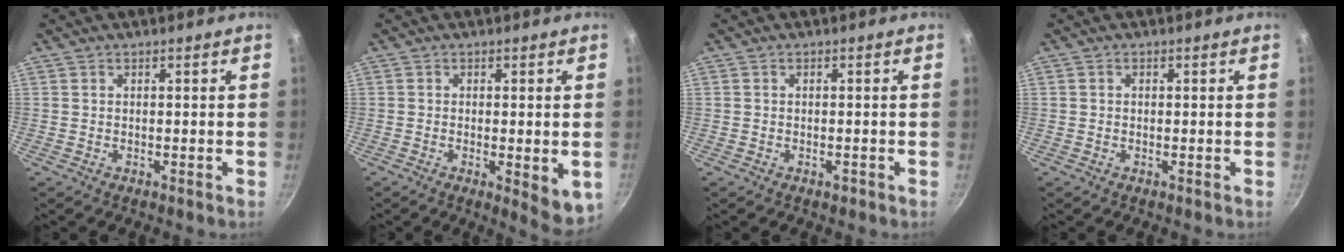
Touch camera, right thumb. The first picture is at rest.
{"total": 6.8, "force": [-1.5, 2.0, 6.3], "torque": [-0.075, -0.011, -0.015]}
{"total": 1.1, "force": [-0.6, 0.7, 0.6], "torque": [-0.008, 0.003, -0.007]}
{"total": 0.6, "force": [0.0, 0.5, 0.3], "torque": [-0.004, 0.004, 0.000]}